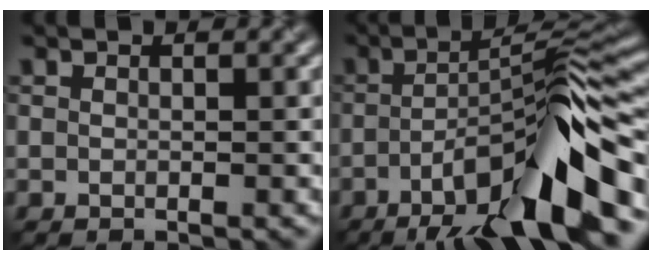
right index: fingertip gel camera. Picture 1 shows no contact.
{"total": 12.8, "force": [-6.0, 2.4, 11.1], "torque": [-0.159, 0.017, -0.102]}